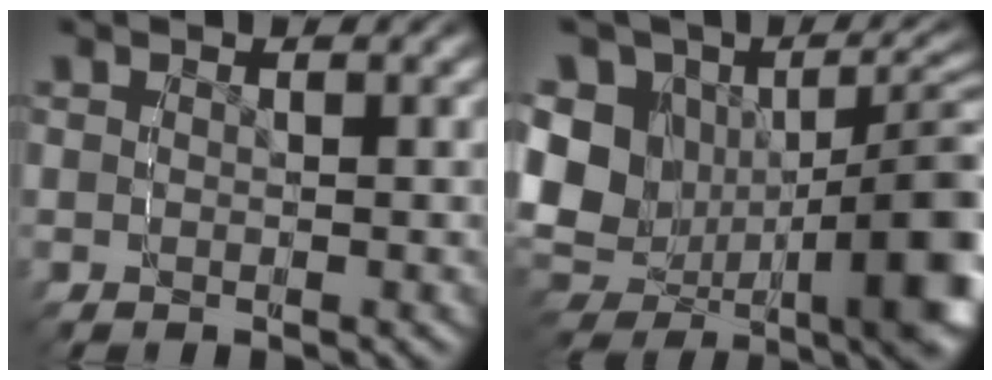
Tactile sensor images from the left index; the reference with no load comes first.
{"total": 14.8, "force": [-0.5, 11.3, 9.6], "torque": [-0.184, -0.014, -0.011]}